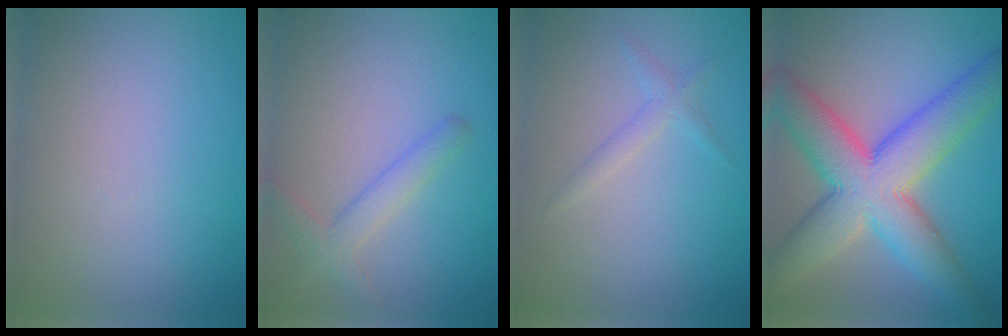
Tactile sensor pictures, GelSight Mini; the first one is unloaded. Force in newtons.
{"total": 2.5, "press": 2.5, "slide": 0.1}
{"total": 1.4, "press": 1.4, "slide": 0.1}
{"total": 10.8, "press": 10.8, "slide": 0.4}